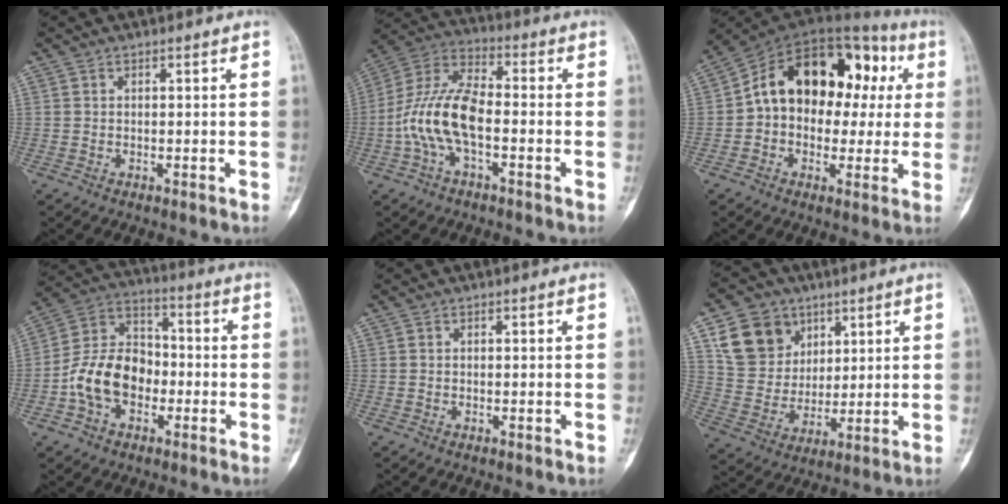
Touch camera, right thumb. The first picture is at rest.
{"total": 12.9, "force": [-2.8, 6.1, 11.1], "torque": [-0.232, 0.040, -0.059]}
{"total": 21.1, "force": [2.9, 14.2, 15.4], "torque": [-0.196, 0.054, 0.039]}
{"total": 13.5, "force": [-3.5, 9.7, 8.7], "torque": [-0.141, 0.045, -0.070]}
{"total": 0.0}
{"total": 13.1, "force": [6.3, 10.5, 4.6], "torque": [-0.057, -0.020, 0.128]}